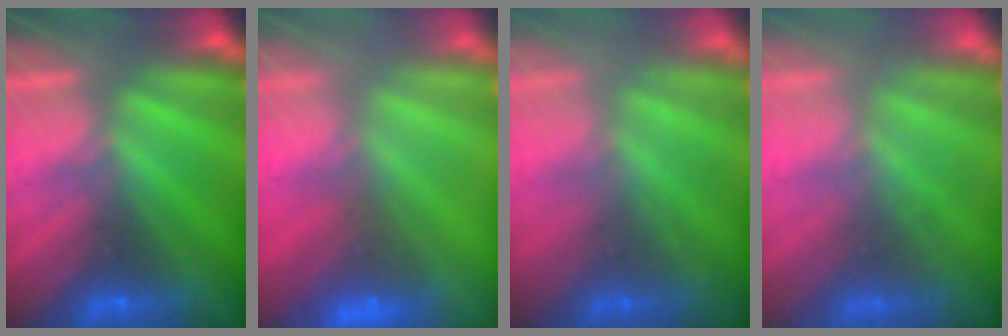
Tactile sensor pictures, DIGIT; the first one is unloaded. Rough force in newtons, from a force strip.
{"total": 8.7}
{"total": 2.2}
{"total": 2.2}